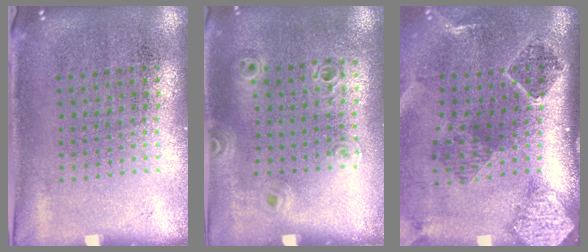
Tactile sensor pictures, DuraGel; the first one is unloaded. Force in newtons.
{"total": 0.9, "press": 0.9, "slide": 0.2}
{"total": 2.9, "press": 1.9, "slide": 2.1}